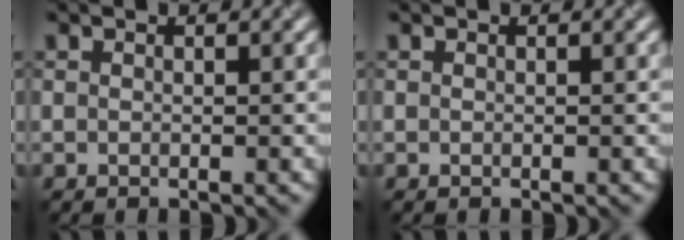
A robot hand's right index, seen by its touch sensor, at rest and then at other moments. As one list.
[{"total": 0.0}]